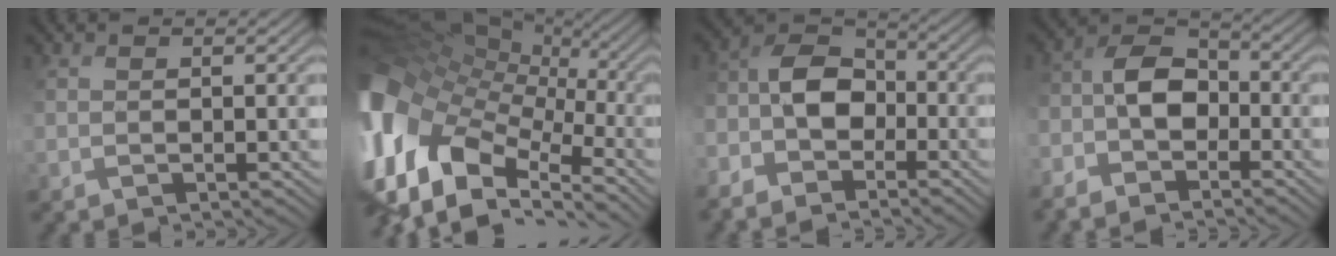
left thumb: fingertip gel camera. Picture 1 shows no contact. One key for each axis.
{"total": 18.6, "fx": -3.5, "fy": 12.3, "fz": 13.6, "tx": -0.314, "ty": -0.008, "tz": -0.054}
{"total": 7.8, "fx": -3.7, "fy": 4.8, "fz": 4.9, "tx": -0.115, "ty": -0.001, "tz": -0.090}
{"total": 7.0, "fx": -3.5, "fy": 4.3, "fz": 4.3, "tx": -0.098, "ty": -0.001, "tz": -0.082}